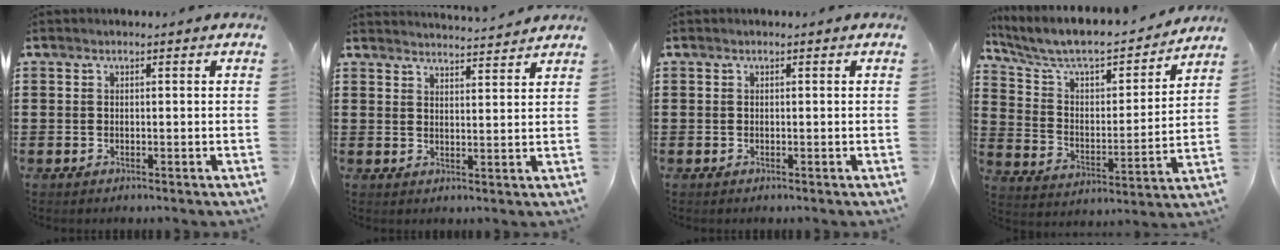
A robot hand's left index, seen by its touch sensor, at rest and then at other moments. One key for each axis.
{"total": 3.2, "fx": 3.2, "fy": -0.5, "fz": 0.0, "tx": -0.011, "ty": -0.019, "tz": 0.057}
{"total": 0.0}
{"total": 7.2, "fx": 6.4, "fy": 1.7, "fz": 2.8, "tx": -0.086, "ty": -0.047, "tz": 0.103}